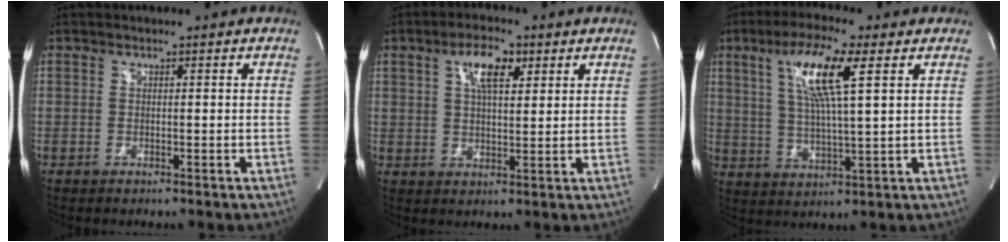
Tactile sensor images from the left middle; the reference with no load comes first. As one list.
[{"total": 6.5, "force": [3.0, 2.2, 5.3], "torque": [-0.097, 0.010, 0.051]}, {"total": 11.1, "force": [4.4, 0.8, 10.1], "torque": [-0.197, 0.008, 0.080]}]